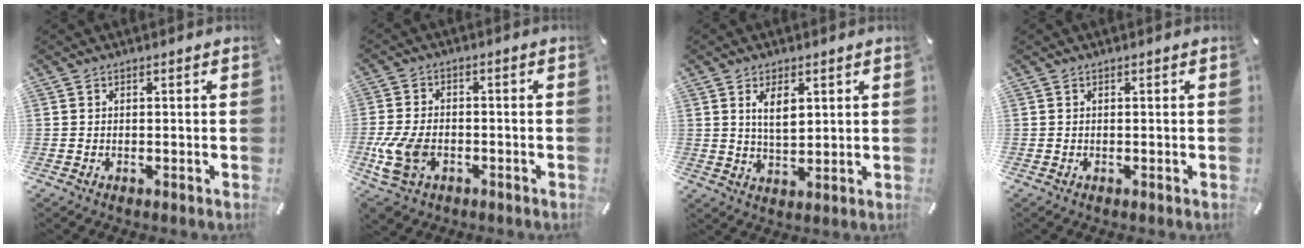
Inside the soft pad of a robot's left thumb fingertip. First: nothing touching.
{"total": 10.7, "force": [-3.4, 7.4, 6.9], "torque": [-0.160, 0.005, -0.057]}
{"total": 6.0, "force": [2.3, 3.1, 4.6], "torque": [-0.076, -0.008, 0.038]}
{"total": 0.0}